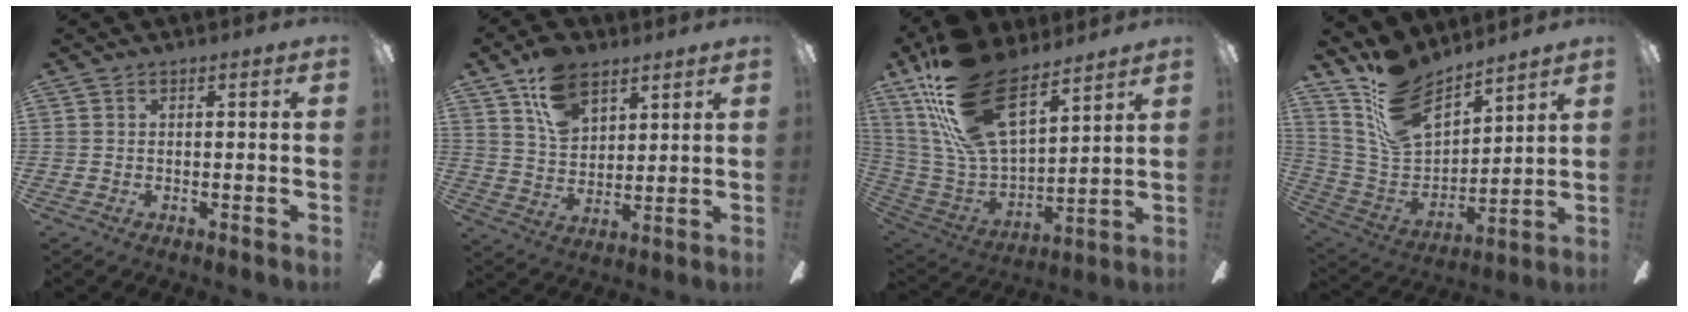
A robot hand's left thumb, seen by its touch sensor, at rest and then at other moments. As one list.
[{"total": 11.6, "force": [7.2, 7.0, 5.9], "torque": [-0.112, -0.019, 0.138]}, {"total": 25.8, "force": [16.0, 12.5, 15.9], "torque": [-0.327, -0.098, 0.288]}, {"total": 17.3, "force": [12.8, 8.2, 8.1], "torque": [-0.178, -0.074, 0.243]}]